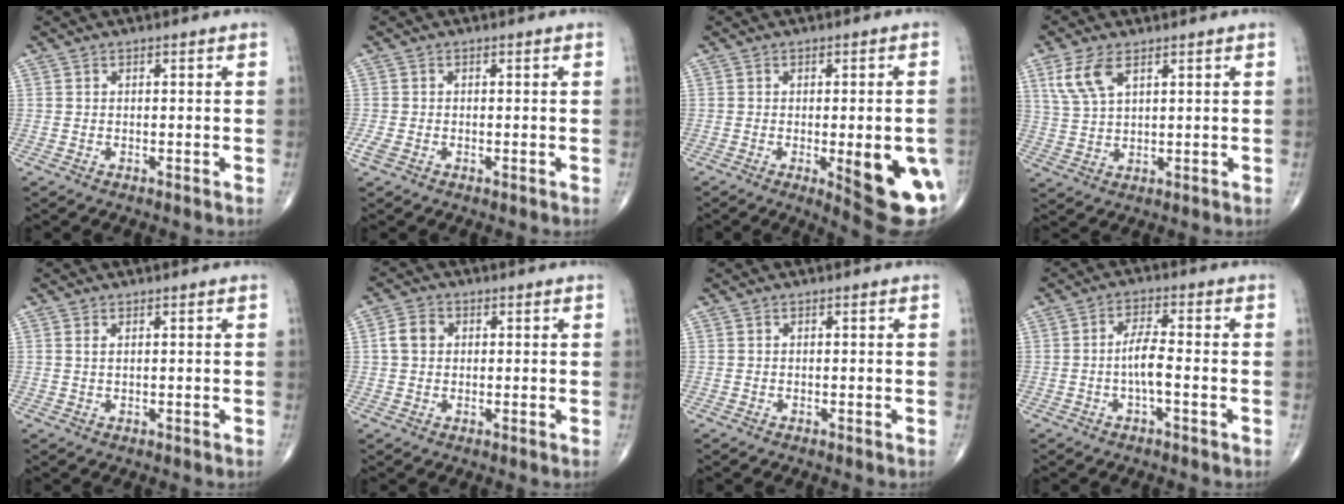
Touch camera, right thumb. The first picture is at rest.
{"total": 1.7, "force": [-0.6, 1.1, 1.1], "torque": [-0.036, -0.003, -0.015]}
{"total": 15.1, "force": [-3.8, 4.5, 13.9], "torque": [-0.131, -0.006, -0.028]}
{"total": 6.8, "force": [3.4, 3.1, 5.0], "torque": [-0.107, -0.005, 0.076]}
{"total": 0.9, "force": [0.4, 0.3, 0.7], "torque": [-0.018, 0.002, 0.010]}
{"total": 4.1, "force": [0.6, 3.3, 2.4], "torque": [-0.040, 0.008, 0.008]}
{"total": 0.0}
{"total": 4.8, "force": [-1.1, 1.1, 4.5], "torque": [-0.091, 0.014, -0.024]}